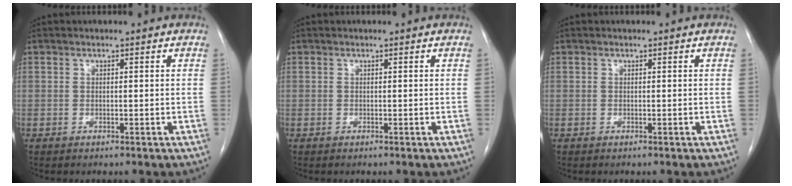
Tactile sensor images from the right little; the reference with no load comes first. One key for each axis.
{"total": 0.0}
{"total": 0.0}